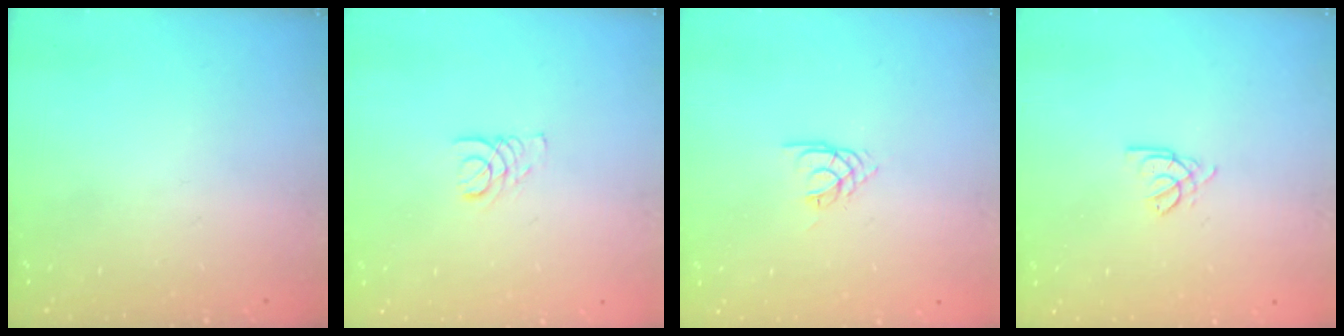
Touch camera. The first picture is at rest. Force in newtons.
{"total": 1.9, "press": 1.9, "slide": 0.2}
{"total": 1.7, "press": 1.7, "slide": 0.4}
{"total": 2.0, "press": 2.0, "slide": 0.4}